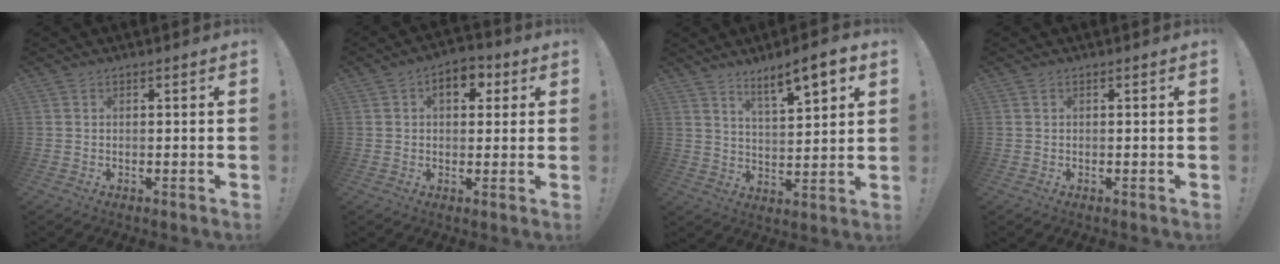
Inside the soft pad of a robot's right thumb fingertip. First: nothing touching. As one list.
[{"total": 7.2, "force": [2.2, 4.6, 5.1], "torque": [-0.058, 0.002, 0.033]}, {"total": 9.9, "force": [6.9, 1.8, 6.9], "torque": [-0.105, -0.038, 0.112]}, {"total": 0.0}]